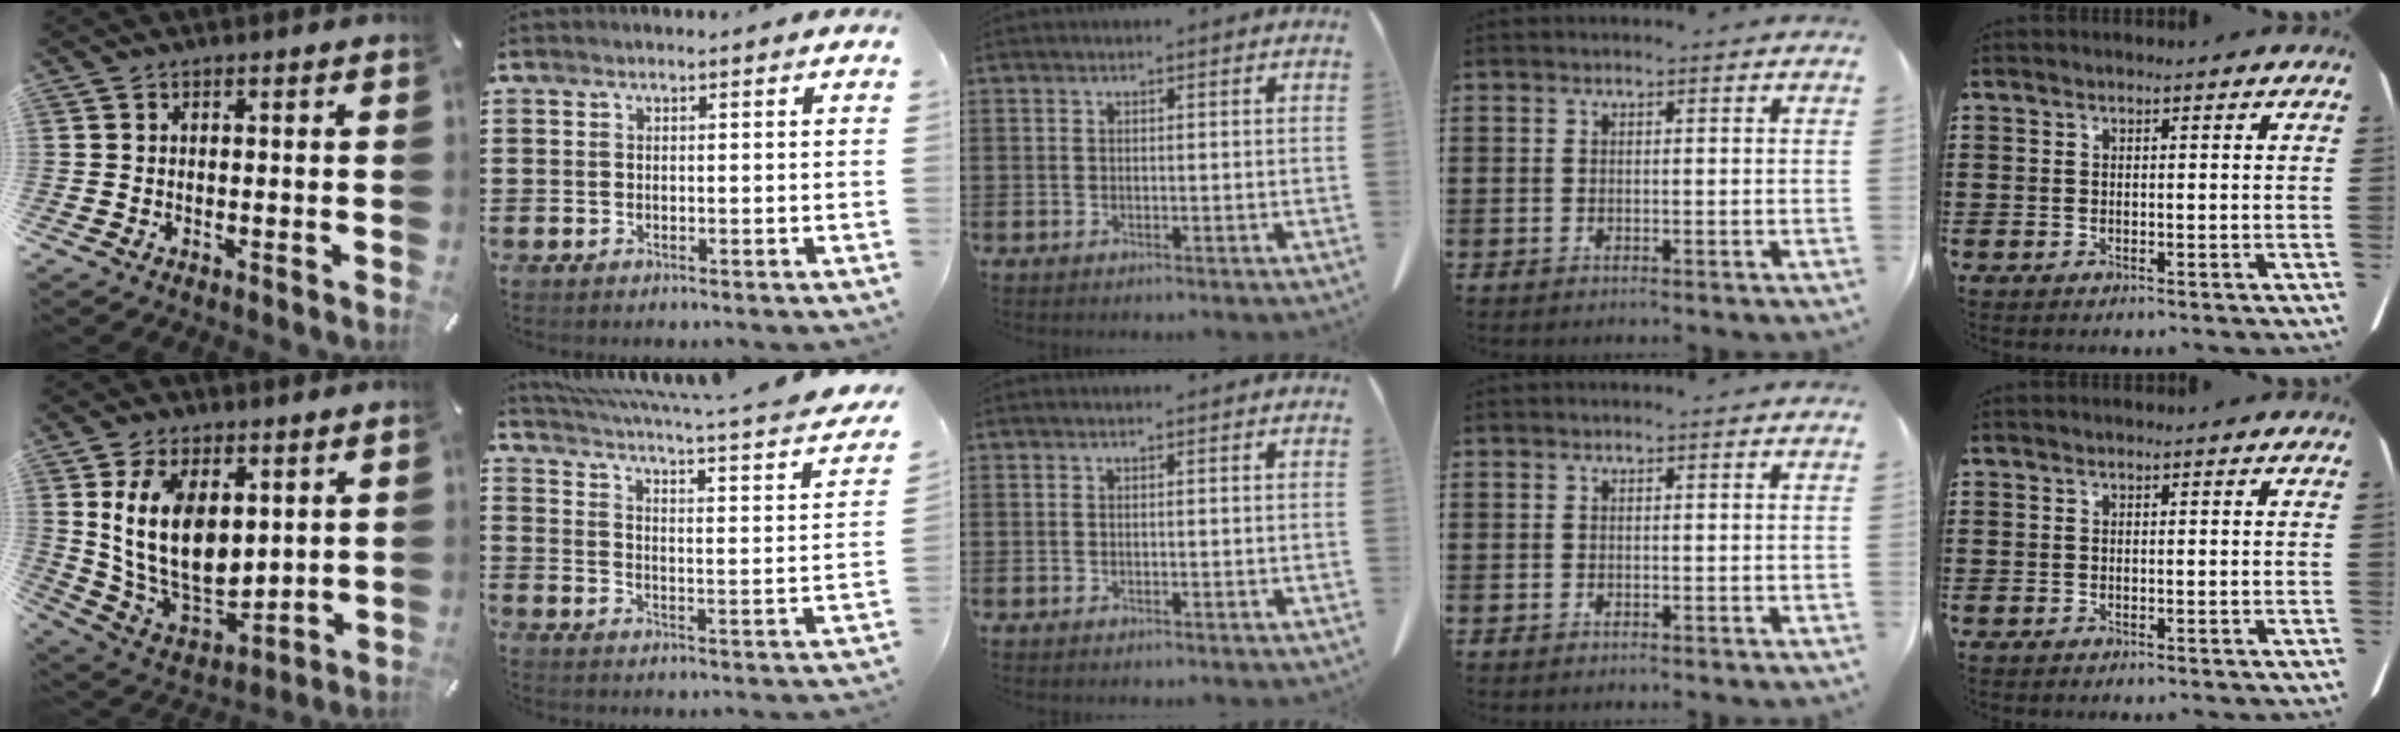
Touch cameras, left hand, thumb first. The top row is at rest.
{"thumb": {"total": 16.7, "force": [4.1, 11.1, 11.8], "torque": [-0.245, -0.034, 0.077]}, "index": {"total": 3.2, "force": [2.2, -0.2, 2.3], "torque": [-0.059, -0.035, 0.027]}}